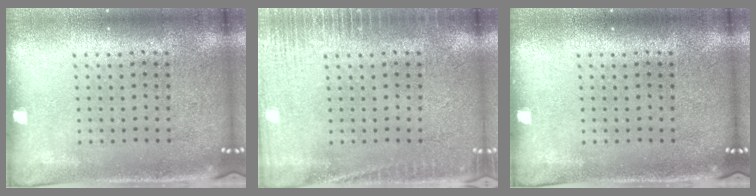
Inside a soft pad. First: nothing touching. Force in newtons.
{"total": 2.7, "press": 2.7, "slide": 0.5}
{"total": 0.0}